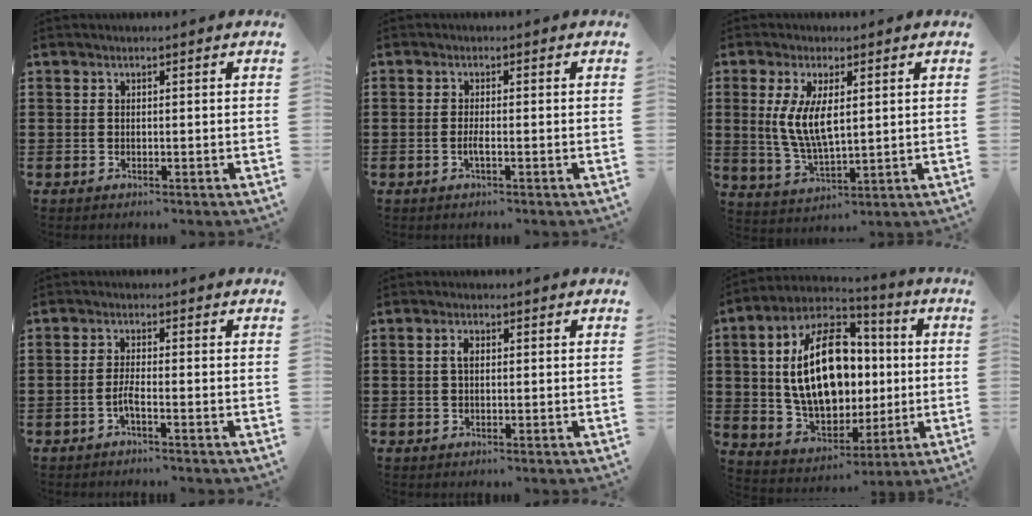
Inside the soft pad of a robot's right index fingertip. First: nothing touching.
{"total": 1.8, "force": [-0.7, 0.0, 1.6], "torque": [-0.037, -0.007, -0.013]}
{"total": 7.0, "force": [1.1, 2.9, 6.3], "torque": [-0.138, 0.001, 0.015]}
{"total": 2.3, "force": [-1.3, 0.1, 2.0], "torque": [-0.052, -0.009, -0.026]}
{"total": 1.8, "force": [0.2, 0.8, 1.5], "torque": [-0.032, 0.006, 0.003]}
{"total": 18.2, "force": [1.4, 11.1, 14.4], "torque": [-0.278, 0.010, 0.023]}